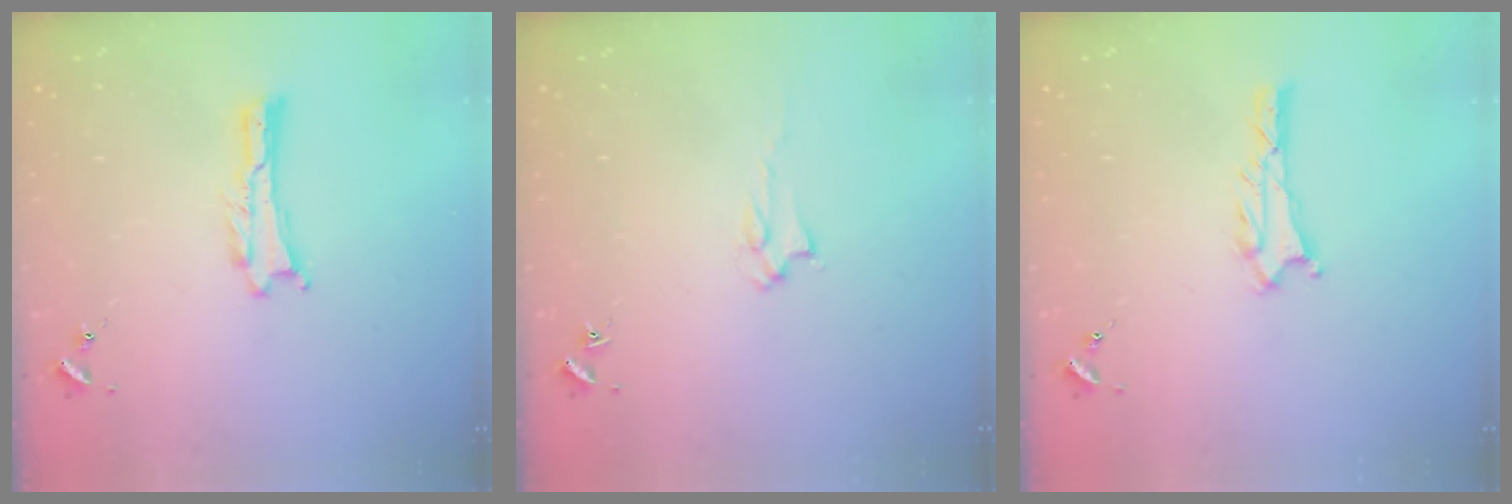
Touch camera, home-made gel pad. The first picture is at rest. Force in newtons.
{"total": 1.6, "press": 1.6, "slide": 0.2}
{"total": 0.7, "press": 0.7, "slide": 0.1}